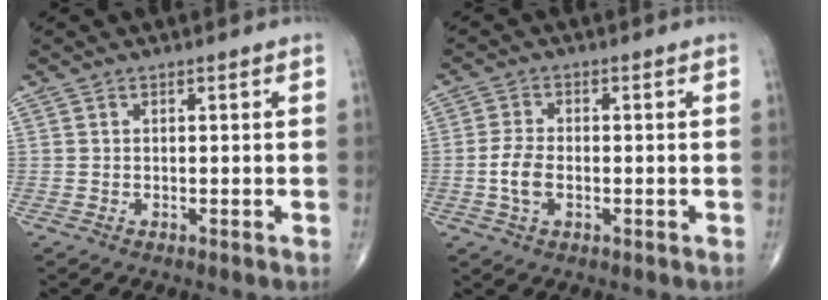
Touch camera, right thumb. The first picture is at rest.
{"total": 4.6, "force": [-0.9, 2.5, 3.7], "torque": [-0.080, 0.007, -0.019]}